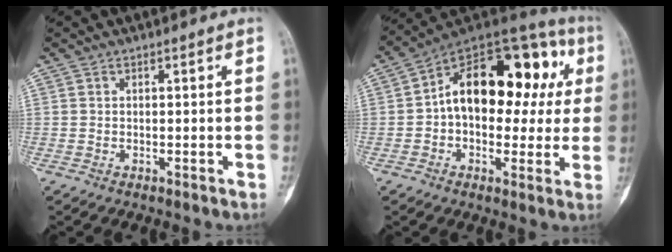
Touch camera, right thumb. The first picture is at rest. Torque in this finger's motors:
{"motor_torque": [1.97, 2.24, 1.29, 0.27, 0.14]}